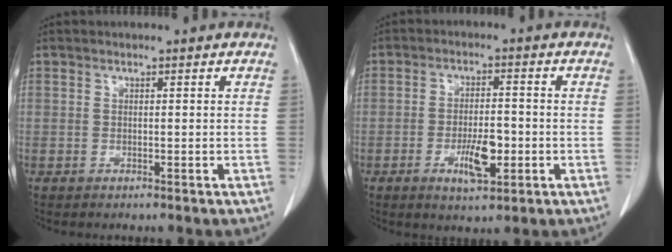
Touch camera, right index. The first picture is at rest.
{"total": 6.2, "force": [-2.1, 2.0, 5.4], "torque": [-0.099, -0.002, -0.027]}